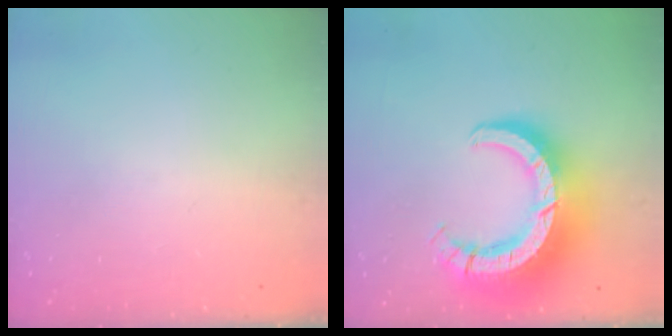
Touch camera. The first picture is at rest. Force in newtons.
{"total": 18.5, "press": 18.4, "slide": 1.8}